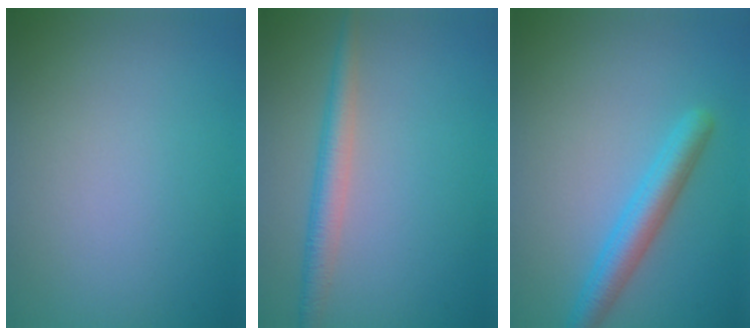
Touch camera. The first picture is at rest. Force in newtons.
{"total": 2.7, "press": 2.7, "slide": 0.1}
{"total": 3.4, "press": 3.4, "slide": 0.1}